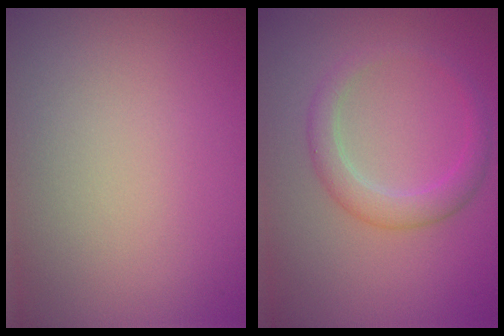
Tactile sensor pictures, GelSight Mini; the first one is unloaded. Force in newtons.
{"total": 2.6, "press": 2.6, "slide": 0.1}